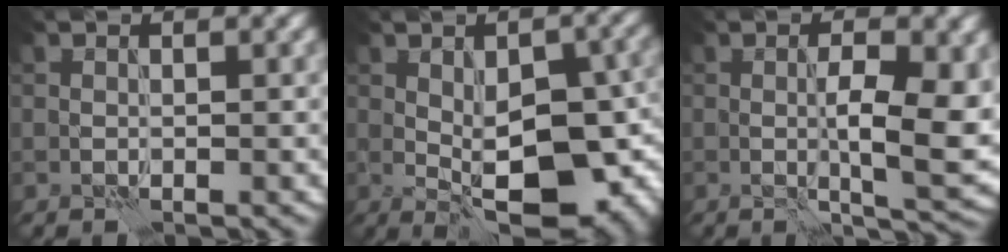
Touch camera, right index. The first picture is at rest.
{"total": 12.2, "force": [-2.6, 5.4, 10.5], "torque": [-0.144, -0.002, -0.035]}
{"total": 6.8, "force": [-0.4, 1.6, 6.6], "torque": [-0.099, -0.005, -0.004]}